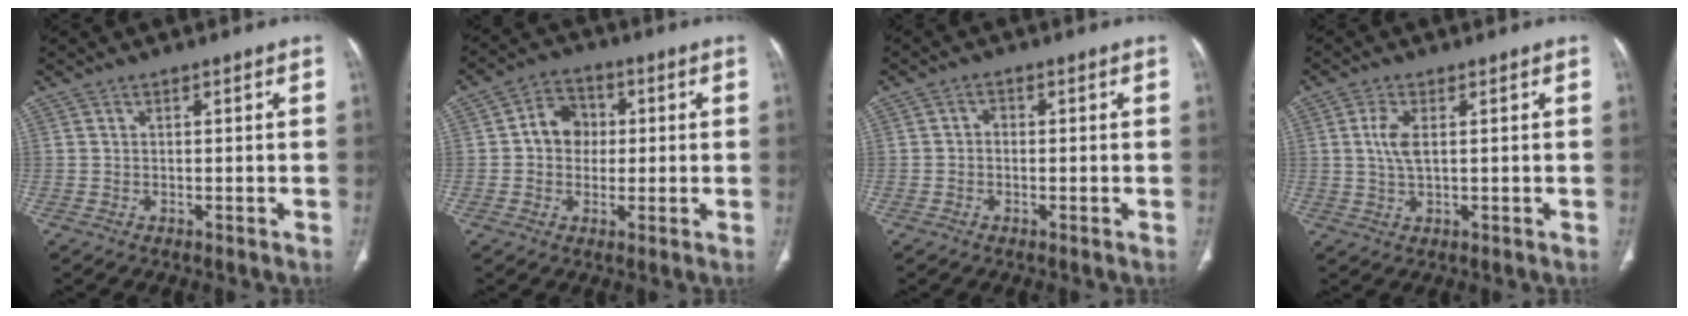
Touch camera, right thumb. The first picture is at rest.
{"total": 7.1, "force": [0.5, 6.0, 3.7], "torque": [-0.032, 0.015, -0.002]}
{"total": 1.4, "force": [-0.3, 1.2, 0.8], "torque": [-0.005, 0.006, -0.010]}
{"total": 4.2, "force": [0.8, 1.8, 3.7], "torque": [-0.088, -0.002, 0.019]}